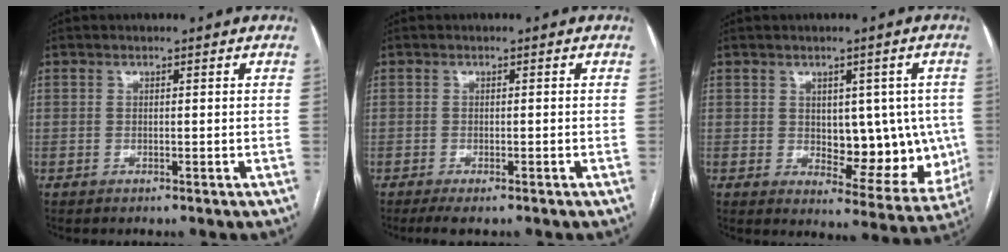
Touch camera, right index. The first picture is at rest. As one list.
[{"total": 2.7, "force": [-2.0, 0.5, 1.7], "torque": [-0.026, -0.007, -0.032]}, {"total": 11.4, "force": [0.3, 6.1, 9.6], "torque": [-0.102, 0.005, 0.022]}]